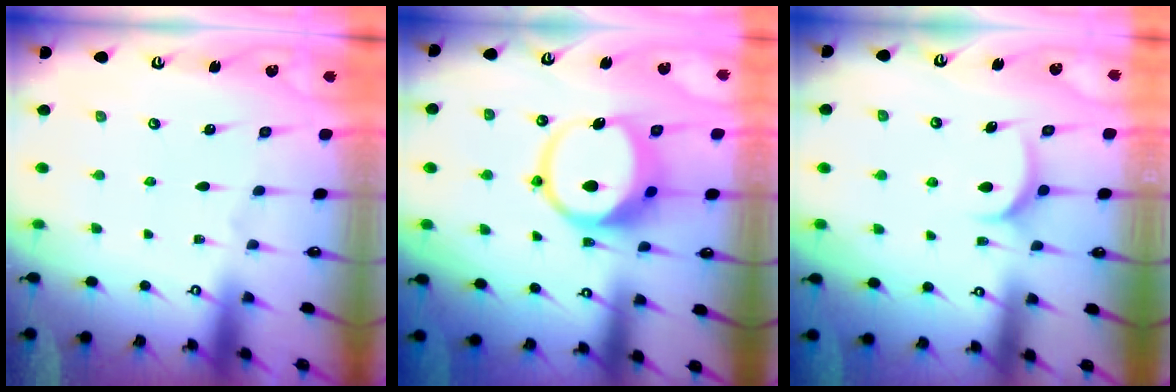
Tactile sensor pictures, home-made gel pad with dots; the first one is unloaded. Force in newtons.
{"total": 10.3, "press": 10.2, "slide": 1.2}
{"total": 6.1, "press": 6.1, "slide": 0.2}